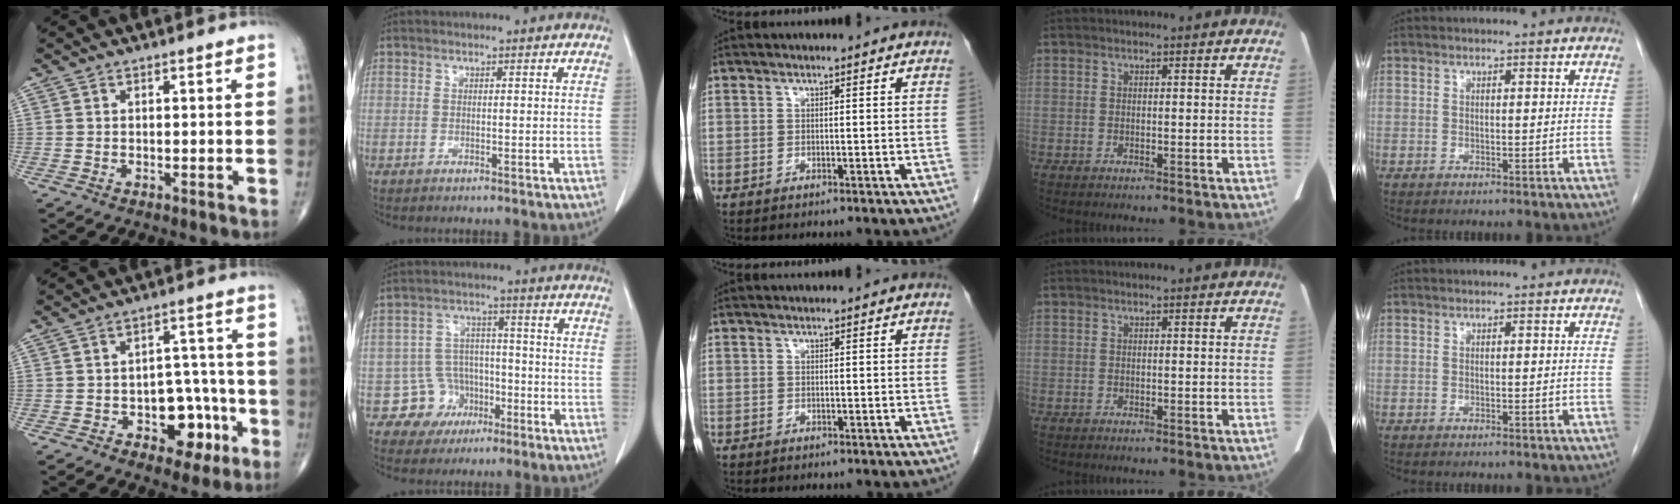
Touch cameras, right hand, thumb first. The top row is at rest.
{"thumb": {"total": 10.4, "force": [-4.0, 6.7, 6.9], "torque": [-0.048, 0.042, -0.050]}, "index": {"total": 6.8, "force": [-3.4, 5.9, 0.0], "torque": [0.009, 0.017, -0.049]}, "middle": {"total": 0.5, "force": [-0.4, 0.3, 0.0], "torque": [-0.007, 0.003, -0.009]}}